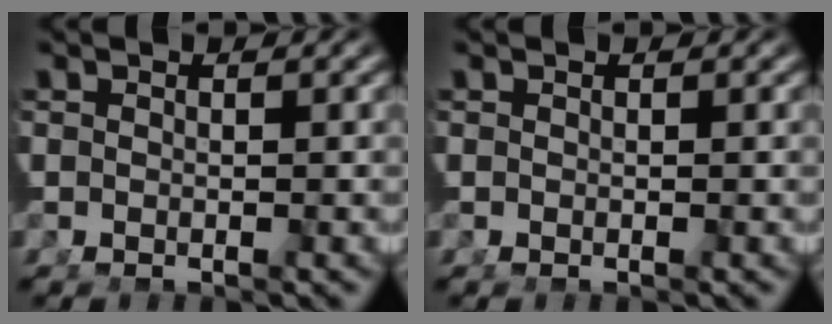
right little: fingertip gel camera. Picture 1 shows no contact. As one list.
[{"total": 0.0}]